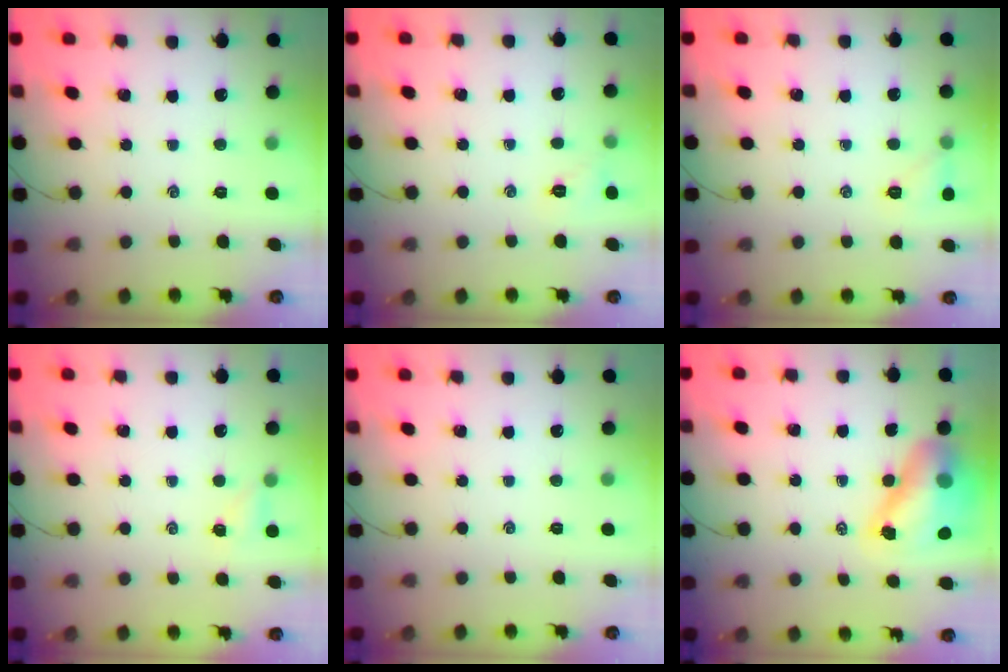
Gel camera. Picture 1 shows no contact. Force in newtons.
{"total": 5.8, "press": 5.5, "slide": 1.6}
{"total": 6.6, "press": 6.4, "slide": 1.7}
{"total": 2.4, "press": 2.3, "slide": 0.9}
{"total": 0.0}
{"total": 11.7, "press": 11.2, "slide": 3.4}